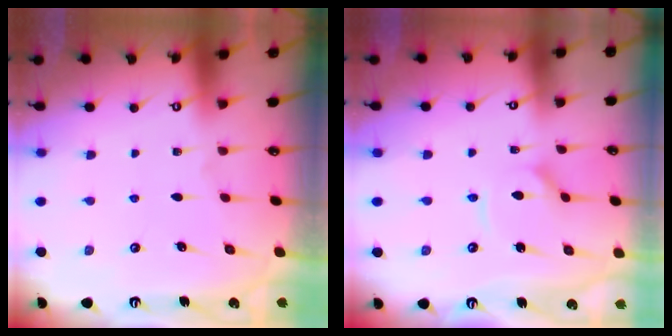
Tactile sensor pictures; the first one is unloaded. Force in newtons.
{"total": 3.3, "press": 3.3, "slide": 0.4}